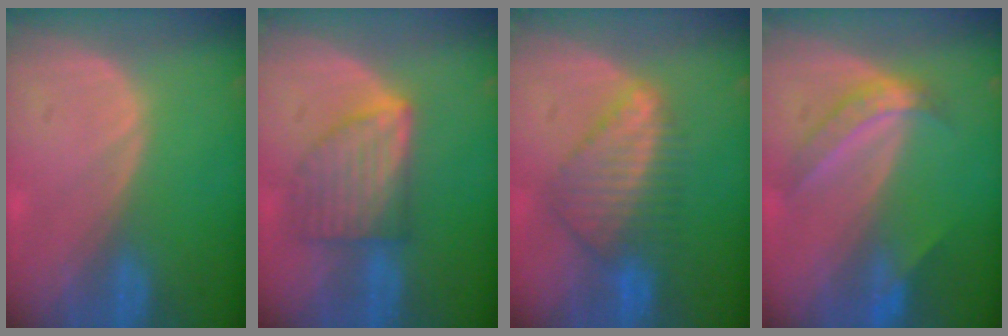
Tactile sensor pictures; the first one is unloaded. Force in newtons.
{"total": 6.8, "press": 6.8, "slide": 0.1}
{"total": 7.6, "press": 7.1, "slide": 2.7}
{"total": 5.7, "press": 4.8, "slide": 3.1}